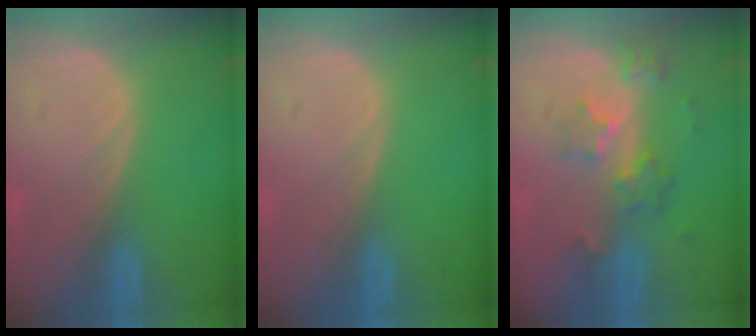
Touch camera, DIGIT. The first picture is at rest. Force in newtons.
{"total": 0.0}
{"total": 6.1, "press": 5.4, "slide": 2.9}